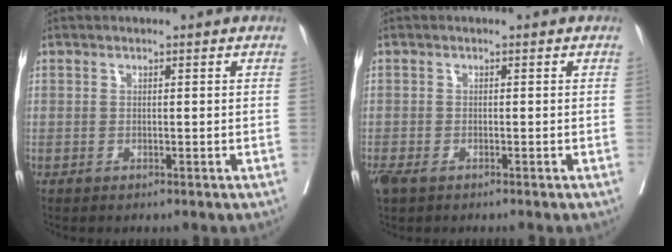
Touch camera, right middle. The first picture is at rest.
{"total": 3.4, "force": [-2.4, 1.4, 2.0], "torque": [-0.044, -0.011, -0.042]}